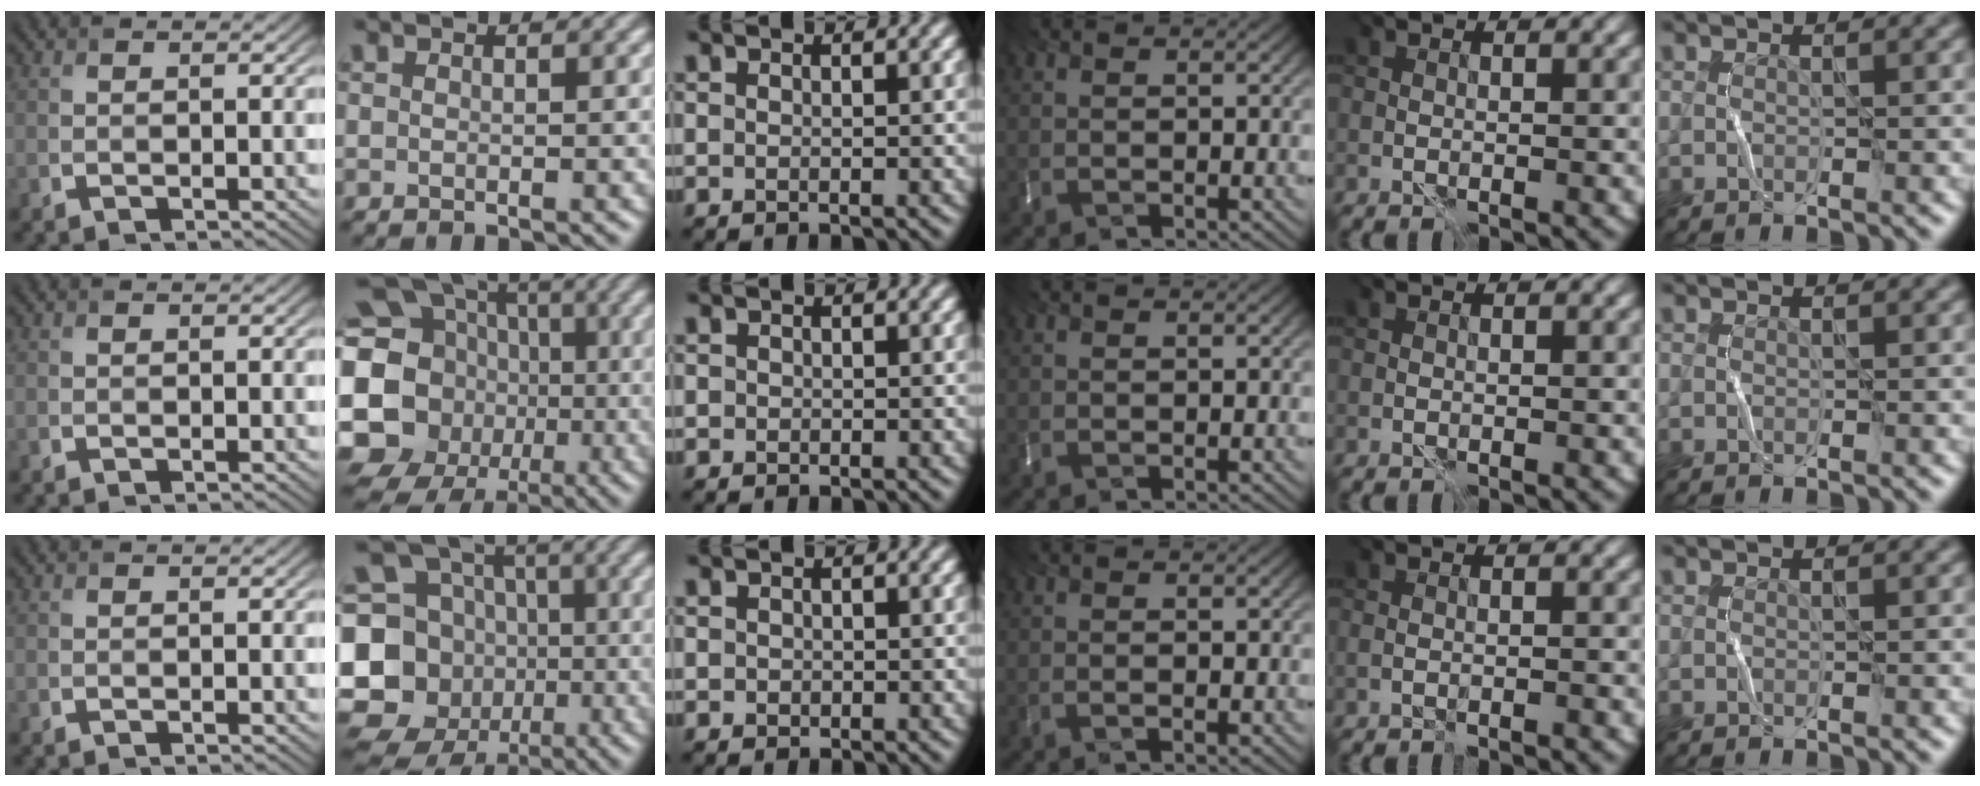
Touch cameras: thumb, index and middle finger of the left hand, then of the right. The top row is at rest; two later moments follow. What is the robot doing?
{"motion": "fold", "object": "bubble wrap"}